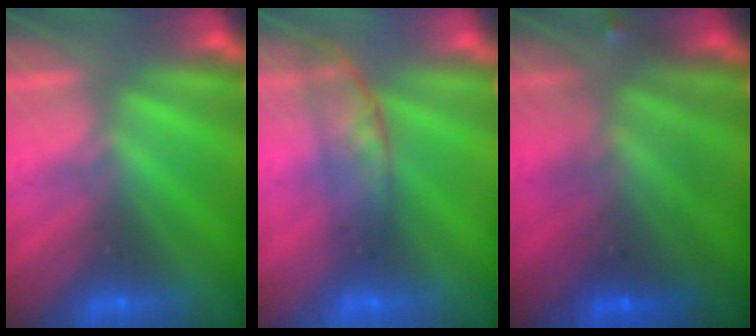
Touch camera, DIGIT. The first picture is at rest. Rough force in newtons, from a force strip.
{"total": 2.7}
{"total": 7.7}